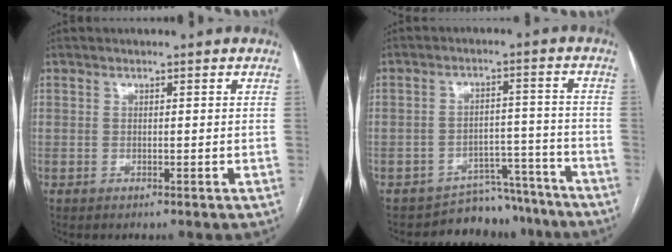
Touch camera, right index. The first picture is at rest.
{"total": 8.7, "force": [-8.0, 3.5, -0.7], "torque": [0.033, 0.048, -0.110]}